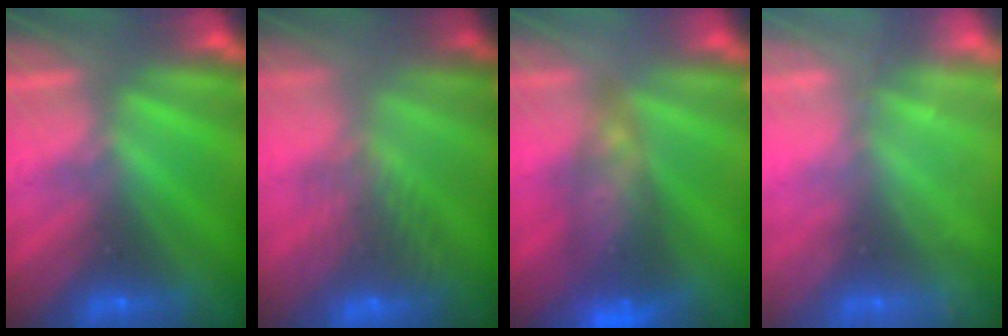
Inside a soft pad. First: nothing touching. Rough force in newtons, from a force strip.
{"total": 8.7}
{"total": 6.9}
{"total": 2.3}